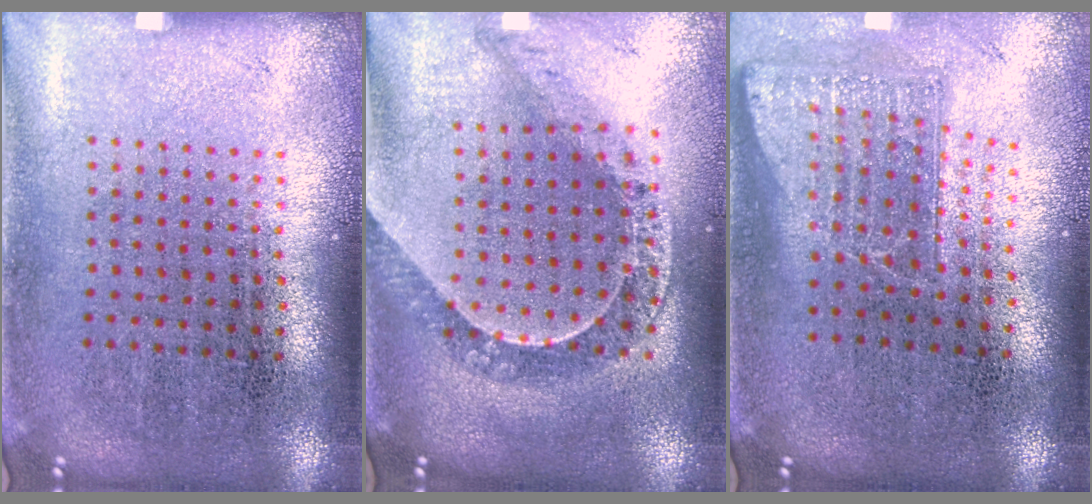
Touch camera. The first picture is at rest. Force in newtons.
{"total": 1.2, "press": 1.1, "slide": 0.3}
{"total": 1.7, "press": 1.3, "slide": 1.1}